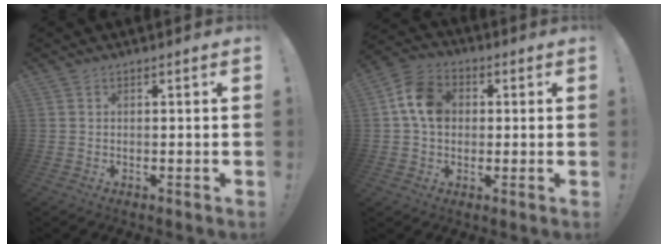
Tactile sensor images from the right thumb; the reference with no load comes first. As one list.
[{"total": 11.4, "force": [1.6, 9.0, 6.9], "torque": [-0.115, 0.018, 0.035]}]